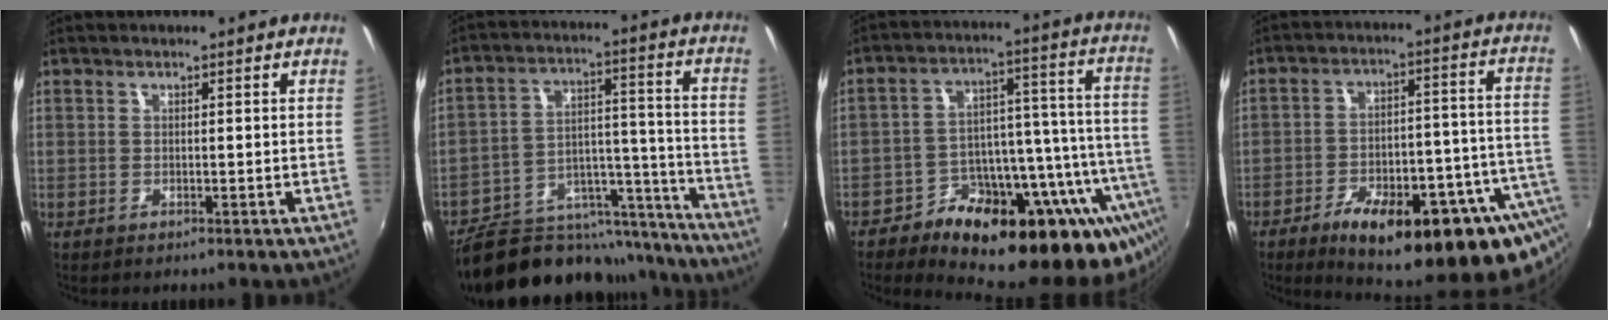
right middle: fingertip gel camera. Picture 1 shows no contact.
{"total": 24.1, "force": [-20.6, 9.9, 7.7], "torque": [-0.137, 0.051, -0.273]}
{"total": 28.1, "force": [-20.6, 11.1, 15.5], "torque": [-0.188, 0.011, -0.291]}
{"total": 27.7, "force": [-16.2, 9.3, 20.4], "torque": [-0.295, -0.021, -0.210]}